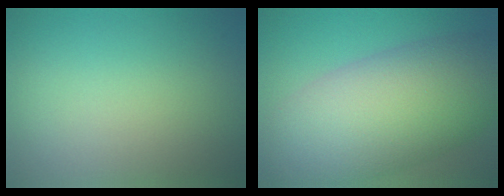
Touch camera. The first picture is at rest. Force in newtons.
{"total": 11.6, "press": 11.6, "slide": 0.5}